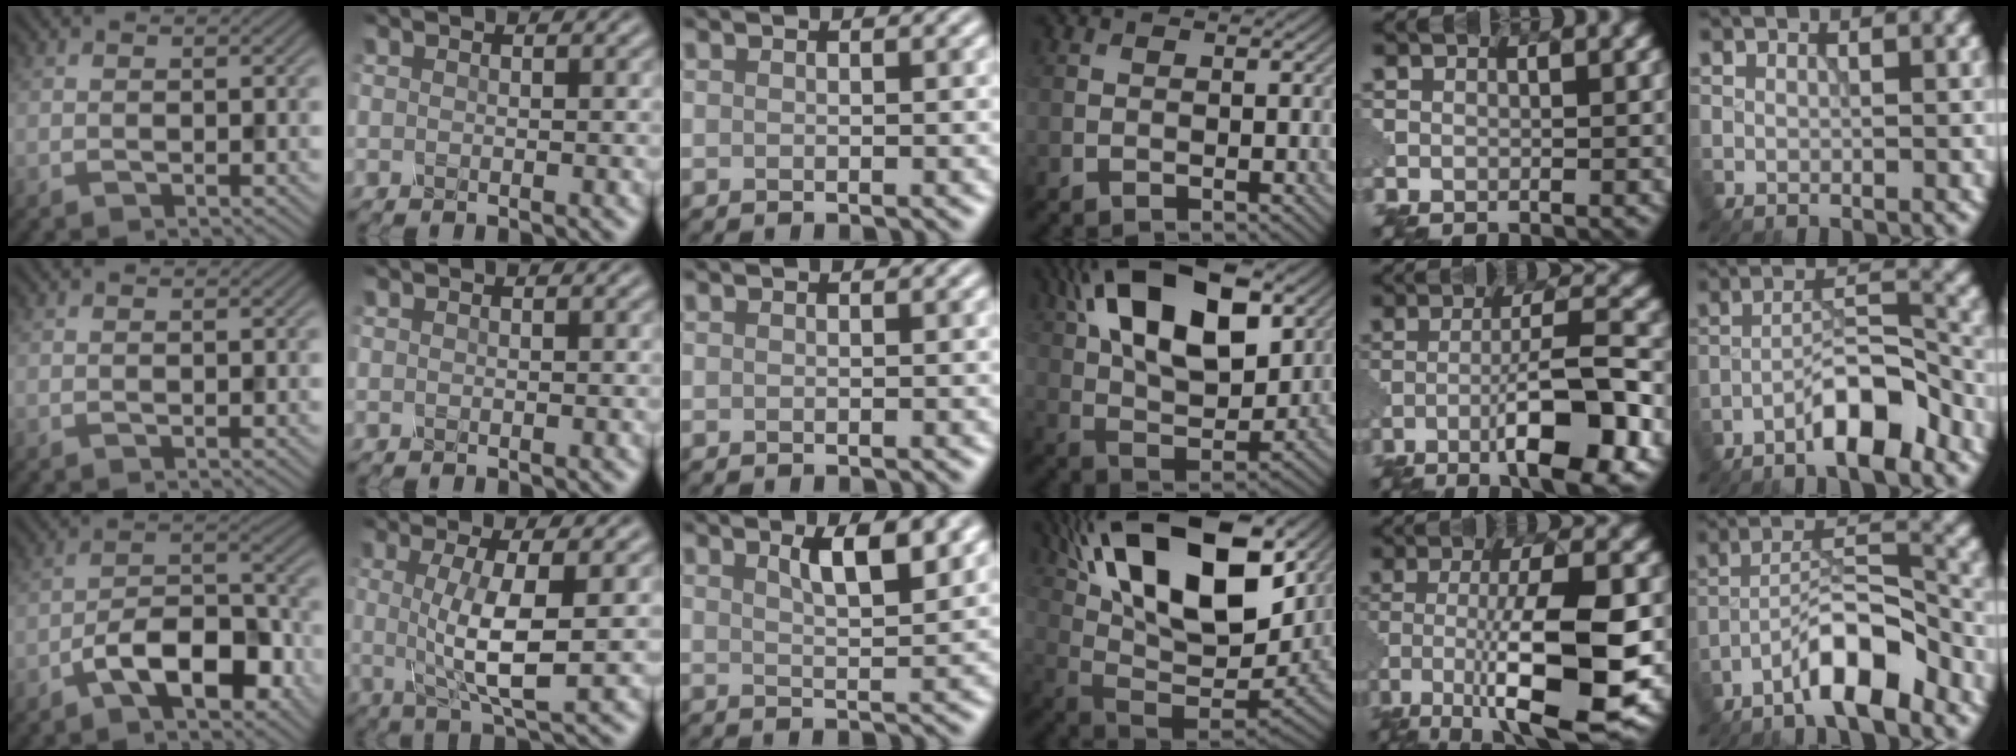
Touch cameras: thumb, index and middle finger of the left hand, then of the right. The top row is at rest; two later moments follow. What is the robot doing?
{"motion": "disassemble", "object": "glue stick"}